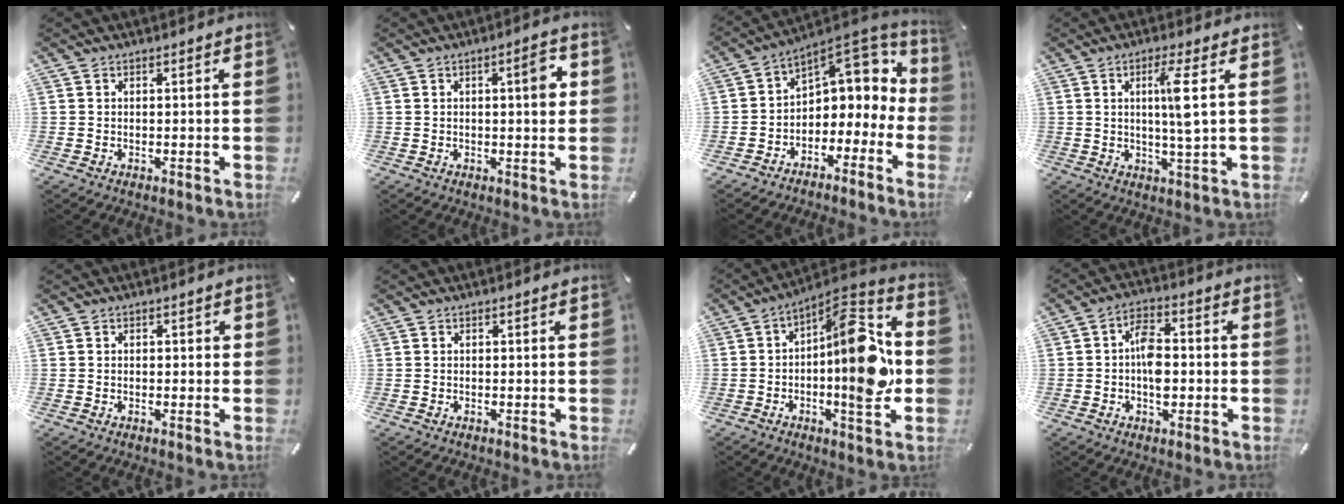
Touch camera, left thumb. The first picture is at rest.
{"total": 5.7, "force": [1.2, 1.5, 5.4], "torque": [-0.072, -0.005, 0.009]}
{"total": 8.5, "force": [3.5, 6.3, 4.4], "torque": [-0.051, -0.043, 0.062]}
{"total": 7.6, "force": [1.4, 0.0, 7.4], "torque": [-0.127, -0.007, 0.012]}
{"total": 0.6, "force": [0.0, 0.5, 0.4], "torque": [-0.008, 0.003, -0.001]}
{"total": 0.0}
{"total": 17.9, "force": [-0.7, 6.8, 16.5], "torque": [-0.230, -0.007, -0.012]}
{"total": 7.4, "force": [-1.1, 4.3, 5.9], "torque": [-0.112, 0.005, -0.022]}